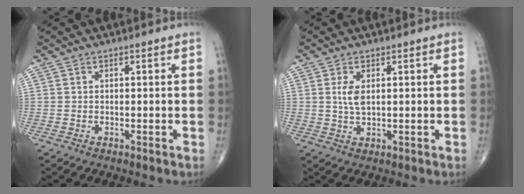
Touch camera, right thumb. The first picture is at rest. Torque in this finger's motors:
{"motor_torque": [0.84, 0.74, 0.57, 0.05, 0.06]}